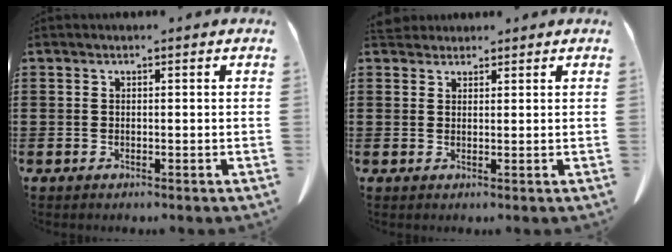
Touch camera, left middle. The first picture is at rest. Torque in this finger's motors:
{"motor_torque": [0.30, 0.27, 0.02, 0.02]}